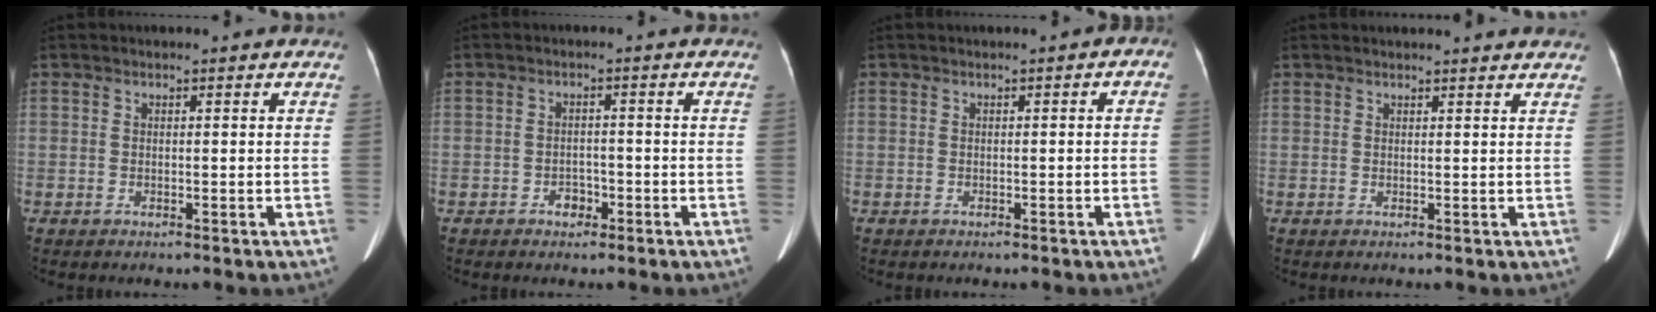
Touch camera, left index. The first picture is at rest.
{"total": 2.1, "force": [-1.4, 1.4, 0.9], "torque": [-0.012, 0.004, -0.020]}
{"total": 1.5, "force": [-0.8, 1.2, 0.6], "torque": [0.000, 0.015, -0.012]}
{"total": 6.2, "force": [5.9, 0.5, 1.7], "torque": [-0.020, 0.014, 0.054]}